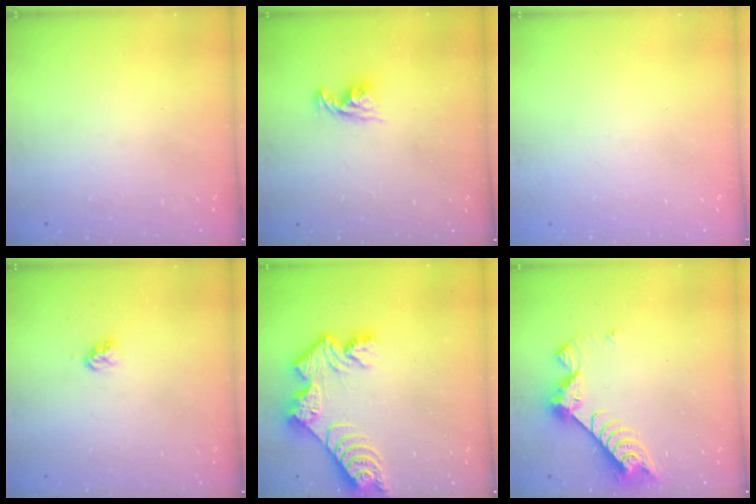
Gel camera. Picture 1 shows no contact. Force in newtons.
{"total": 7.6, "press": 7.6, "slide": 0.6}
{"total": 0.0}
{"total": 3.9, "press": 3.8, "slide": 0.5}
{"total": 11.9, "press": 11.8, "slide": 1.0}
{"total": 8.2, "press": 8.2, "slide": 0.5}